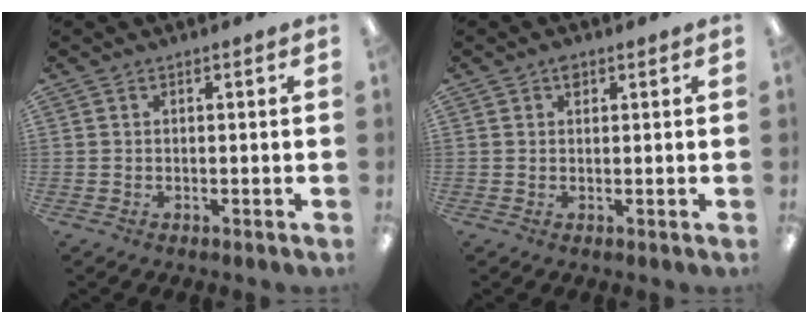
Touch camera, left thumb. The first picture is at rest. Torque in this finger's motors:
{"motor_torque": [0.16, 0.01, 0.57, 0.10, 0.00]}